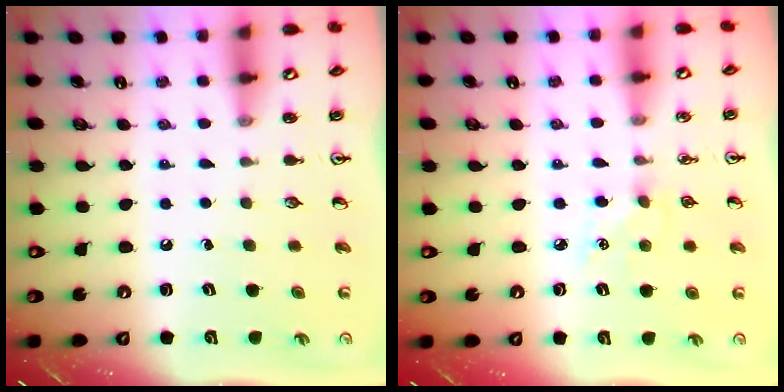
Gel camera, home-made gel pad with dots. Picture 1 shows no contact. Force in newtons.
{"total": 6.2, "press": 6.1, "slide": 0.7}